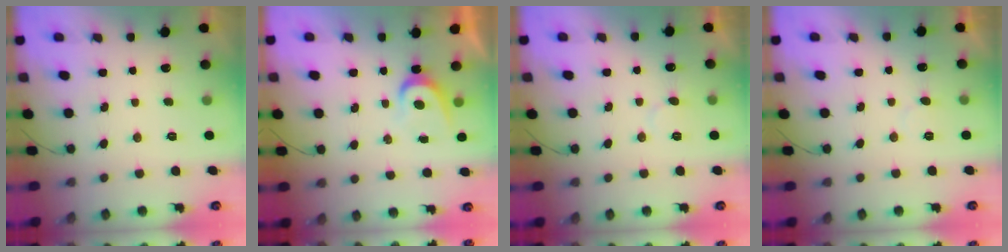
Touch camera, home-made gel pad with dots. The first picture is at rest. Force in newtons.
{"total": 5.2, "press": 5.2, "slide": 0.4}
{"total": 6.3, "press": 6.3, "slide": 0.4}
{"total": 4.3, "press": 4.3, "slide": 0.3}